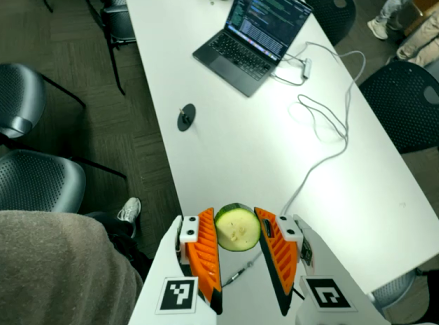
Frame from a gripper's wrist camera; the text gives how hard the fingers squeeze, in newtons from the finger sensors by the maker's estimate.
{"total": 9.7, "left": 9.3, "right": 10.1}